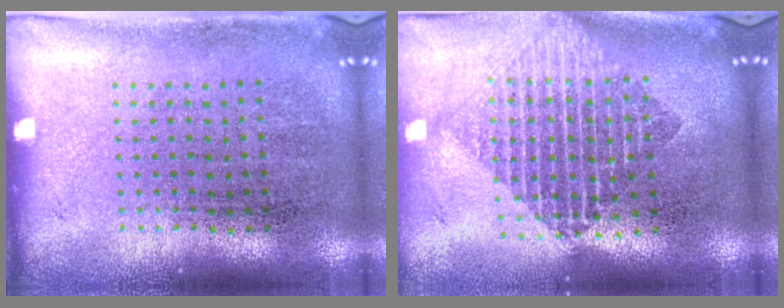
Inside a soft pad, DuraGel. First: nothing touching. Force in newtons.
{"total": 1.9, "press": 1.6, "slide": 1.1}